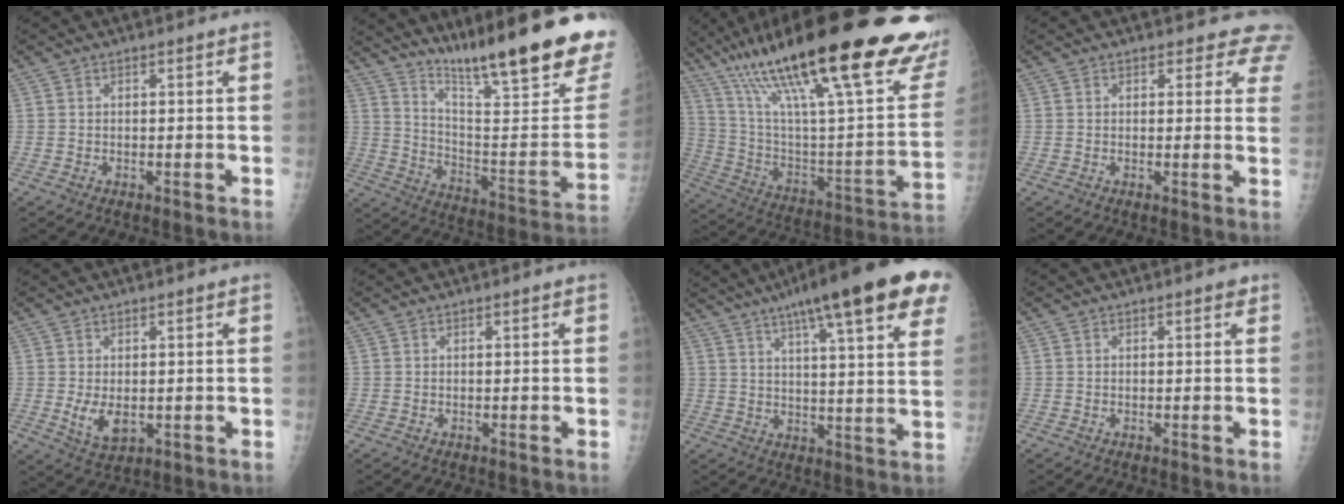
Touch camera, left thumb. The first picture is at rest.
{"total": 27.7, "force": [20.4, 2.9, 18.5], "torque": [-0.263, -0.131, 0.307]}
{"total": 41.0, "force": [25.6, 8.1, 31.0], "torque": [-0.402, -0.039, 0.405]}
{"total": 6.0, "force": [5.4, 2.5, 0.7], "torque": [0.041, -0.021, 0.035]}
{"total": 4.9, "force": [-0.2, 2.9, 3.9], "torque": [-0.063, -0.013, 0.009]}
{"total": 0.0}
{"total": 25.1, "force": [15.2, 4.4, 19.5], "torque": [-0.276, -0.014, 0.201]}
{"total": 0.7, "force": [0.4, 0.4, 0.4], "torque": [0.001, 0.000, 0.000]}